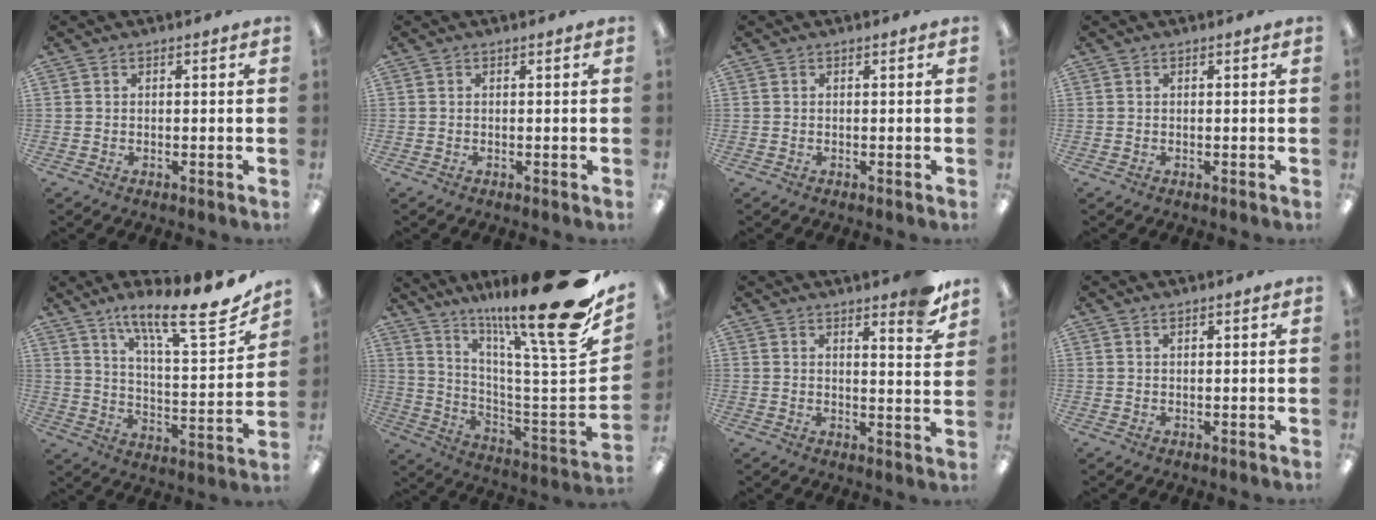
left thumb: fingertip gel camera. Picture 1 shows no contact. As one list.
[{"total": 0.0}, {"total": 0.0}, {"total": 0.0}, {"total": 17.9, "force": [13.3, 4.1, 11.3], "torque": [-0.168, -0.091, 0.212]}, {"total": 24.9, "force": [16.9, 1.8, 18.3], "torque": [-0.251, -0.138, 0.261]}, {"total": 8.4, "force": [6.5, 1.9, 5.1], "torque": [-0.058, -0.039, 0.105]}, {"total": 0.9, "force": [0.7, 0.3, 0.4], "torque": [-0.010, 0.002, 0.013]}]